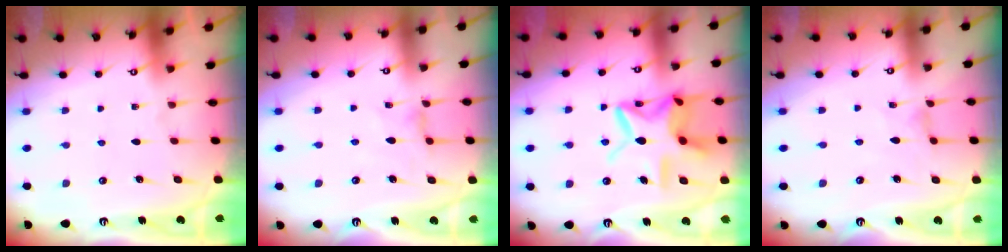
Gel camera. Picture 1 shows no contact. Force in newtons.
{"total": 1.8, "press": 1.7, "slide": 0.4}
{"total": 15.3, "press": 15.2, "slide": 1.4}
{"total": 0.0}